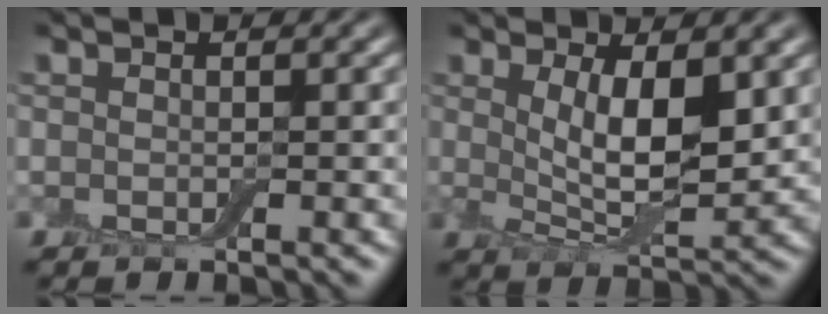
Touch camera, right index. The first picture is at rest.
{"total": 6.1, "force": [1.5, 2.1, 5.5], "torque": [-0.103, -0.010, 0.031]}